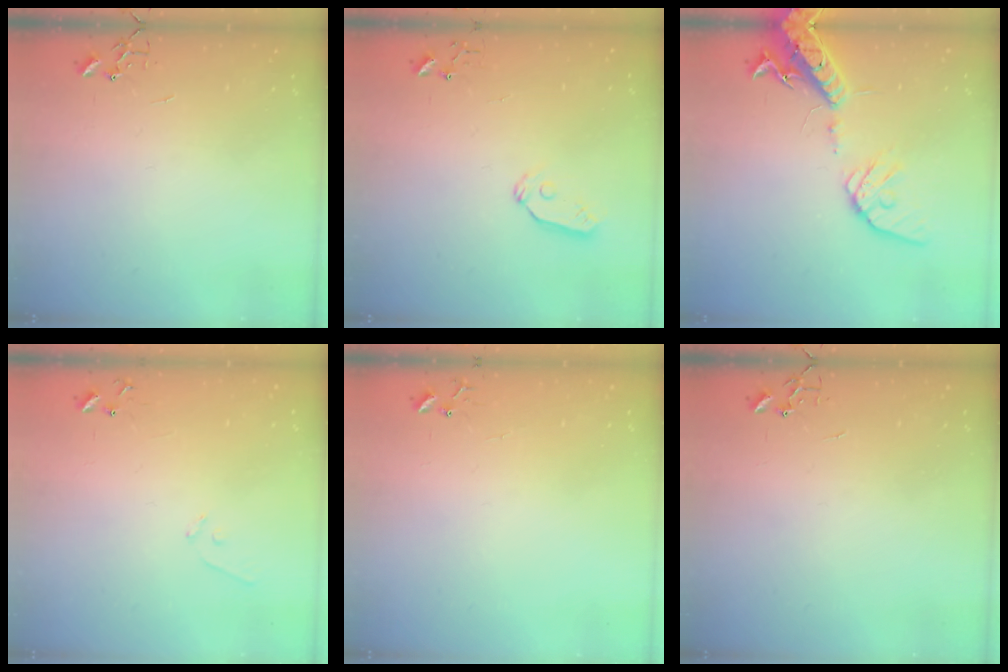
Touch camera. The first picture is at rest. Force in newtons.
{"total": 6.5, "press": 6.5, "slide": 0.2}
{"total": 17.5, "press": 17.1, "slide": 3.5}
{"total": 5.3, "press": 5.3, "slide": 0.4}
{"total": 5.6, "press": 5.6, "slide": 0.4}
{"total": 0.0}